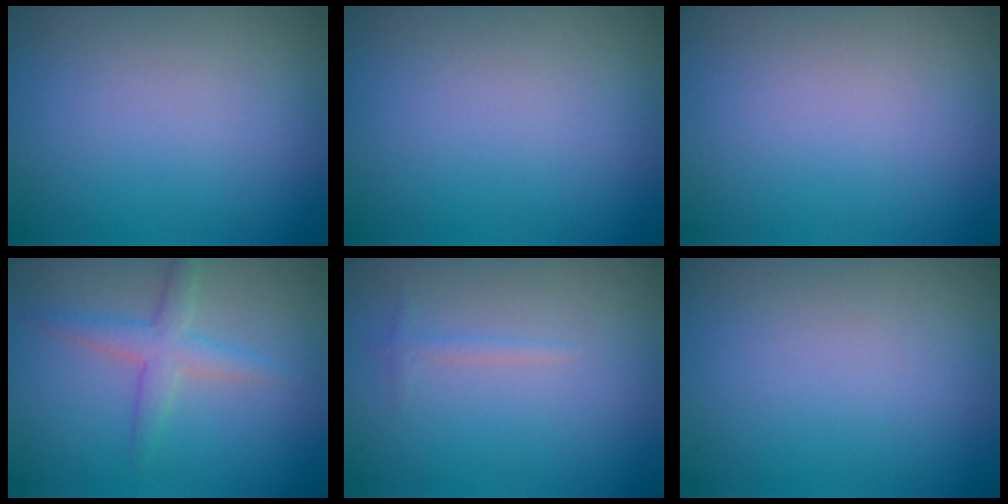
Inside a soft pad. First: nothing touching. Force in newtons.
{"total": 0.0}
{"total": 0.0}
{"total": 2.7, "press": 2.7, "slide": 0.1}
{"total": 0.7, "press": 0.7, "slide": 0.0}
{"total": 0.0}